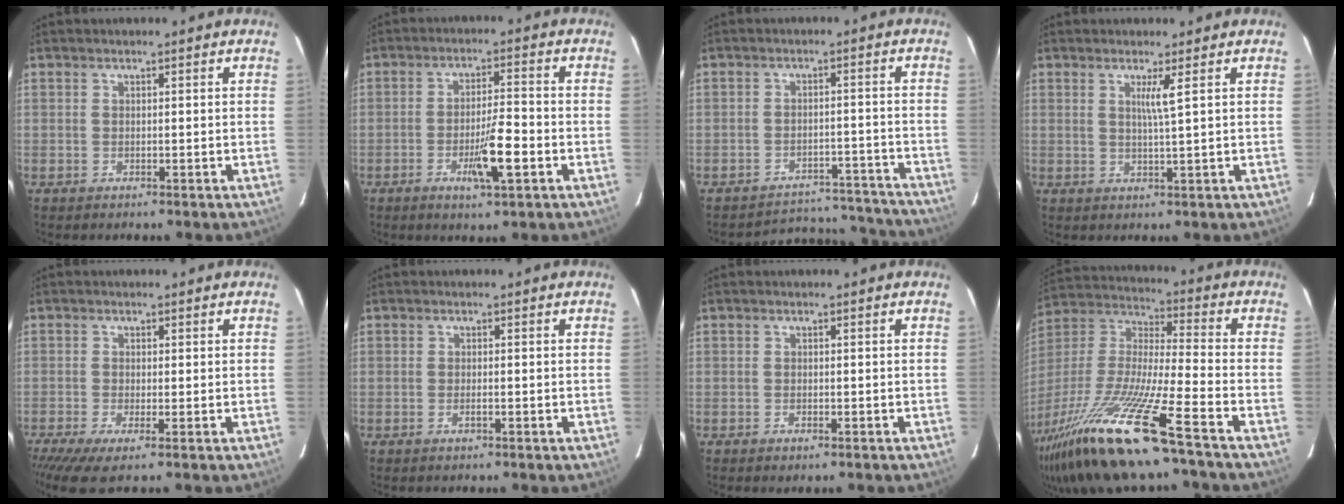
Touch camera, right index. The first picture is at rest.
{"total": 6.8, "force": [-2.6, 0.6, 6.2], "torque": [-0.109, -0.005, -0.042]}
{"total": 11.8, "force": [-11.5, 2.5, -0.9], "torque": [0.027, 0.036, -0.139]}
{"total": 2.4, "force": [0.9, -0.8, 2.1], "torque": [-0.041, -0.008, 0.019]}
{"total": 4.6, "force": [-2.7, 0.6, 3.8], "torque": [-0.063, -0.012, -0.049]}
{"total": 0.9, "force": [-0.4, 0.1, 0.8], "torque": [-0.020, -0.001, -0.006]}
{"total": 1.0, "force": [-0.7, 0.3, 0.7], "torque": [-0.014, -0.002, -0.007]}
{"total": 24.0, "force": [-16.5, 0.9, 17.4], "torque": [-0.376, -0.057, -0.311]}